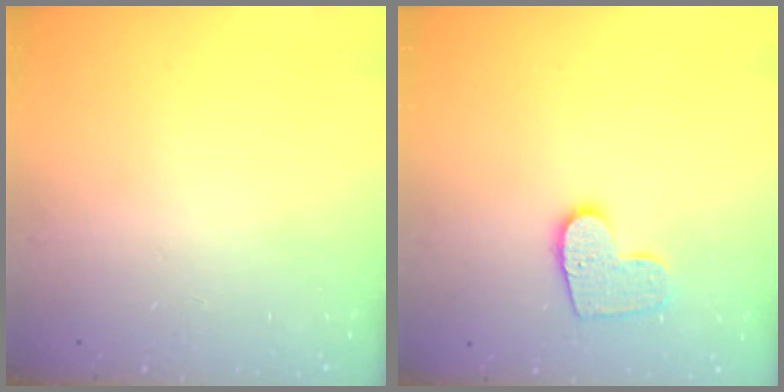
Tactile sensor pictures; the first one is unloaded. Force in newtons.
{"total": 10.9, "press": 10.9, "slide": 0.5}